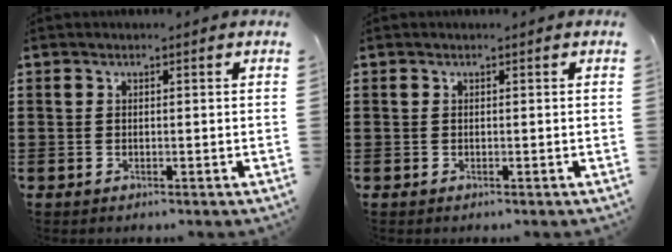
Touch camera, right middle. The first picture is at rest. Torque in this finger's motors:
{"motor_torque": [0.06, -0.04, 0.07, 0.01]}